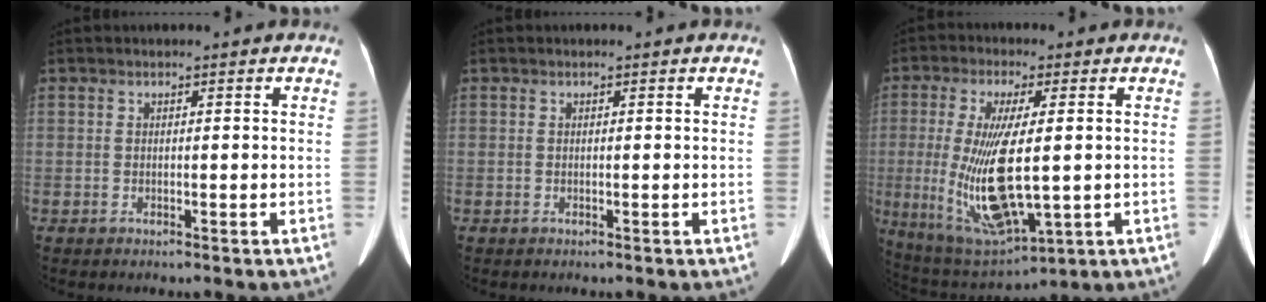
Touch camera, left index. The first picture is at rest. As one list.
[{"total": 0.0}, {"total": 14.4, "force": [-1.1, 4.1, 13.7], "torque": [-0.276, -0.019, -0.001]}]